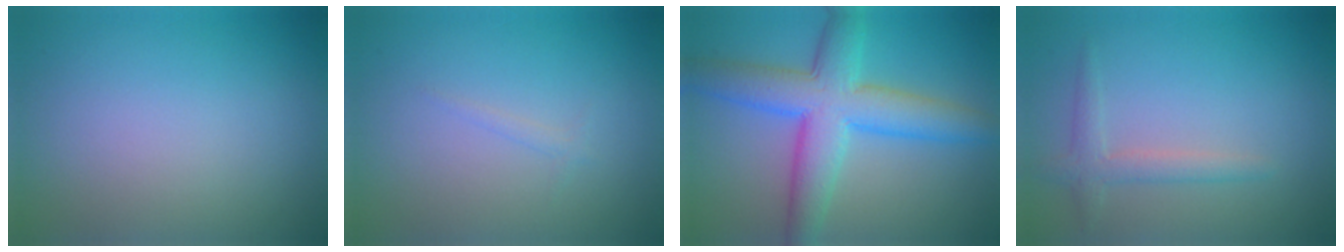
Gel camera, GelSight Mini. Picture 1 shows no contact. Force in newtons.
{"total": 0.6, "press": 0.6, "slide": 0.0}
{"total": 7.9, "press": 7.8, "slide": 0.2}
{"total": 2.0, "press": 2.0, "slide": 0.0}